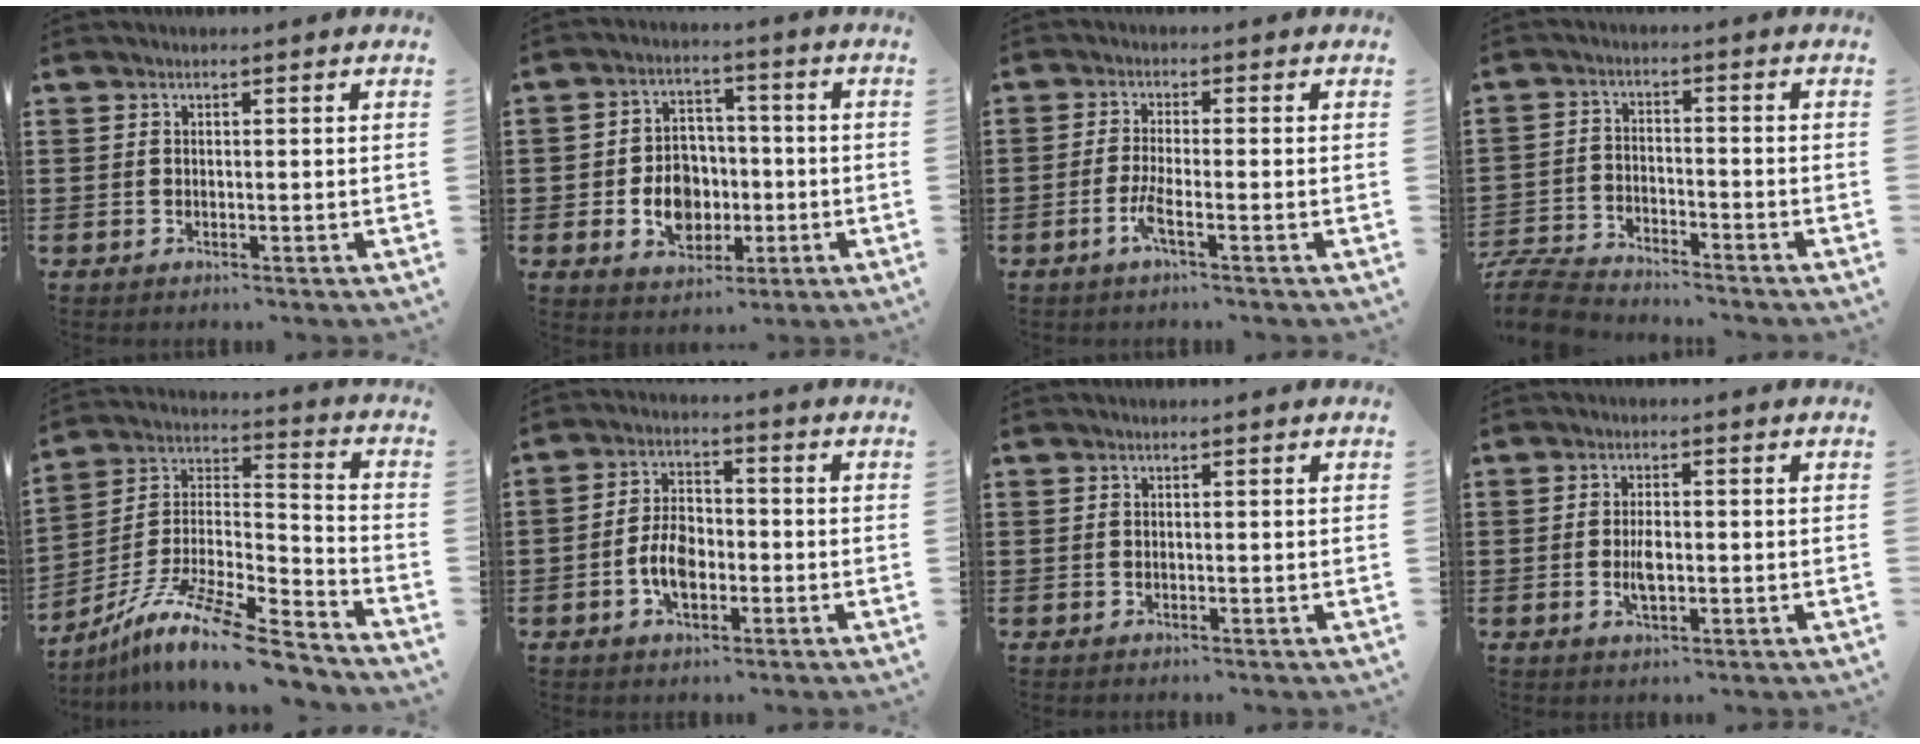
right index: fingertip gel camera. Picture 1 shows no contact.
{"total": 7.5, "force": [-1.4, 6.1, 4.1], "torque": [-0.073, 0.011, -0.025]}
{"total": 3.2, "force": [-1.8, 0.1, 2.7], "torque": [-0.068, -0.009, -0.039]}
{"total": 6.5, "force": [-6.3, 1.1, 1.3], "torque": [-0.040, 0.007, -0.128]}
{"total": 12.7, "force": [-10.1, 1.8, 7.4], "torque": [-0.144, 0.013, -0.197]}
{"total": 5.9, "force": [-1.8, 3.4, 4.4], "torque": [-0.100, 0.006, -0.037]}
{"total": 0.0}
{"total": 3.2, "force": [-0.4, 1.3, 2.9], "torque": [-0.054, 0.001, -0.007]}